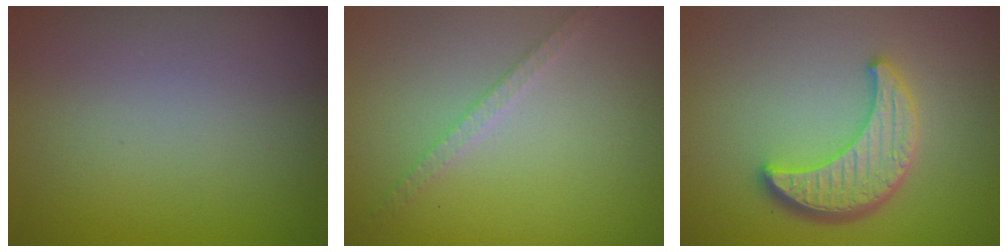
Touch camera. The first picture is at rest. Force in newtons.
{"total": 1.7, "press": 1.7, "slide": 0.2}
{"total": 4.4, "press": 3.8, "slide": 2.3}